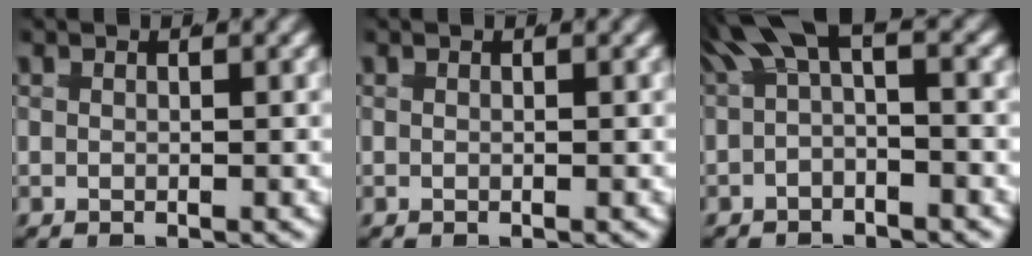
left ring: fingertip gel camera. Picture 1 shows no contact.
{"total": 0.0}
{"total": 3.5, "force": [1.0, 1.6, 3.0], "torque": [-0.054, 0.003, 0.013]}